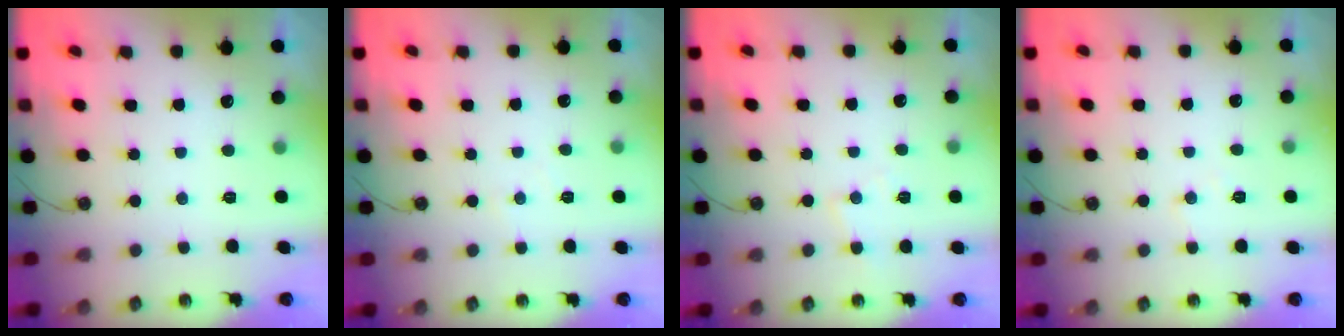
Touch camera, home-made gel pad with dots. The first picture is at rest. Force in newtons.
{"total": 2.6, "press": 2.5, "slide": 0.5}
{"total": 5.5, "press": 5.4, "slide": 0.7}
{"total": 5.1, "press": 5.0, "slide": 0.8}